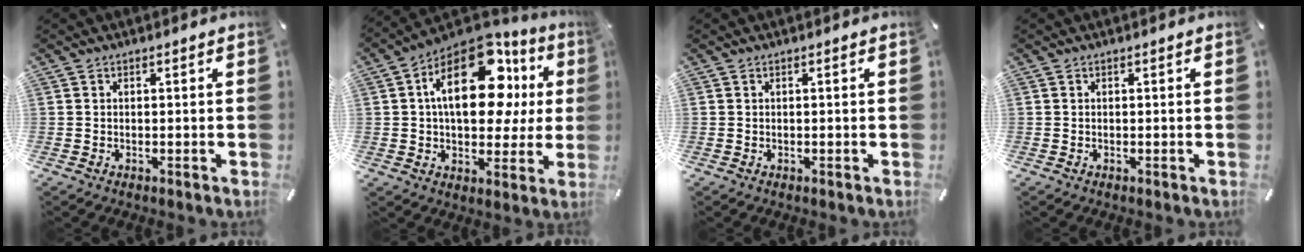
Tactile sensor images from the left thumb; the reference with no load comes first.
{"total": 22.5, "force": [7.1, 12.4, 17.4], "torque": [-0.278, -0.032, 0.116]}
{"total": 0.0}
{"total": 0.0}